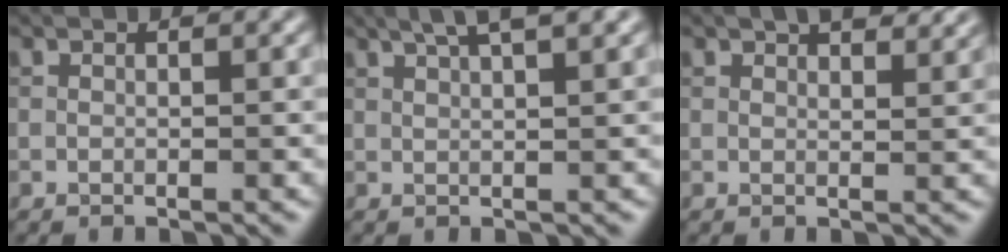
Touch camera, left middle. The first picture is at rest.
{"total": 5.0, "force": [3.2, 1.2, 3.7], "torque": [-0.041, 0.019, 0.026]}
{"total": 3.7, "force": [2.8, 1.2, 2.1], "torque": [-0.026, 0.004, 0.033]}